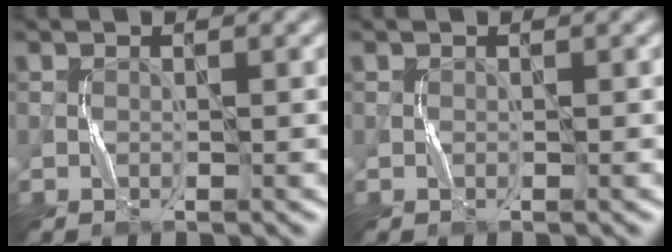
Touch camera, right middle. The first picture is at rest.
{"total": 0.0}